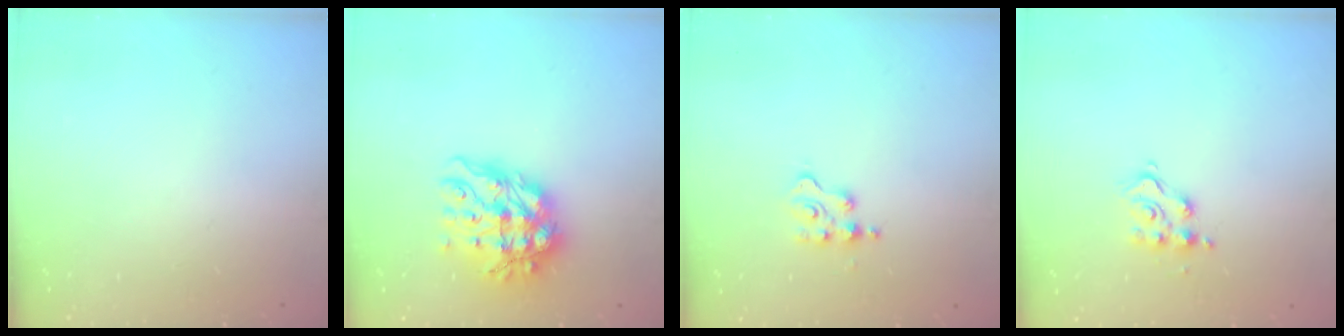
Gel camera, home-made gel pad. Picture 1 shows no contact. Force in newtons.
{"total": 12.1, "press": 11.9, "slide": 1.7}
{"total": 3.8, "press": 3.7, "slide": 0.6}
{"total": 8.8, "press": 8.7, "slide": 0.7}